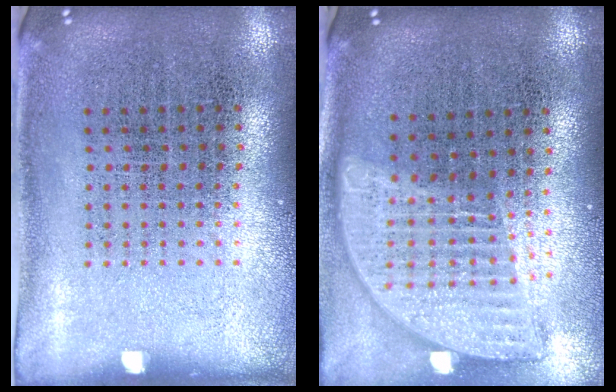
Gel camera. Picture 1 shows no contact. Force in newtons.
{"total": 2.0, "press": 1.6, "slide": 1.2}